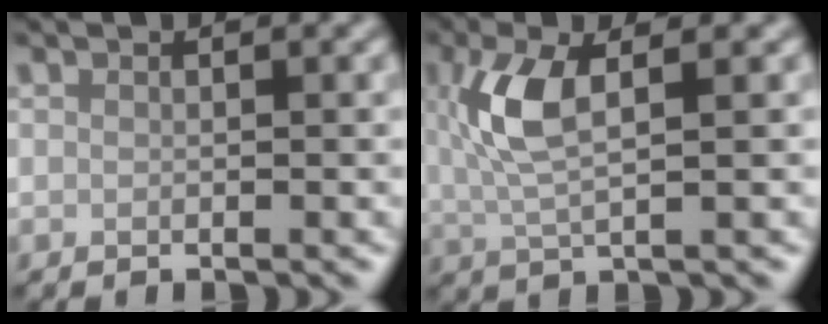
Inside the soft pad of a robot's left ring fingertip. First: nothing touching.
{"total": 4.7, "force": [1.1, 1.6, 4.3], "torque": [-0.101, 0.005, 0.022]}